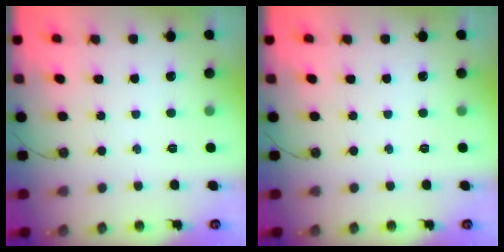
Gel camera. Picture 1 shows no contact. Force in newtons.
{"total": 0.0}